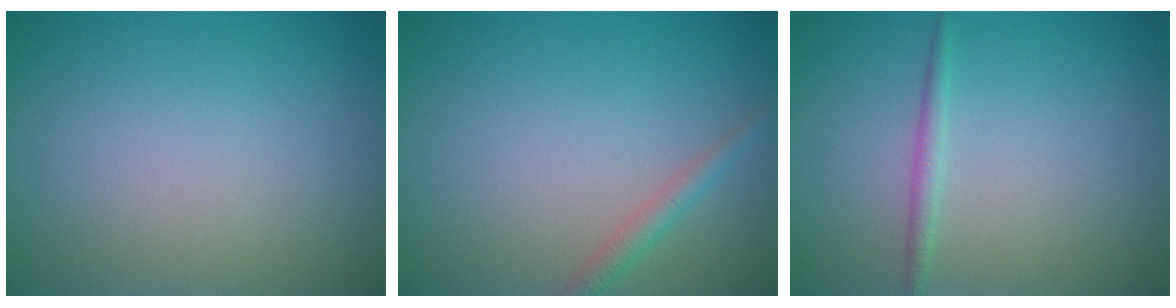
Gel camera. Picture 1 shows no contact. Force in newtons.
{"total": 1.6, "press": 1.6, "slide": 0.1}
{"total": 1.2, "press": 1.2, "slide": 0.1}